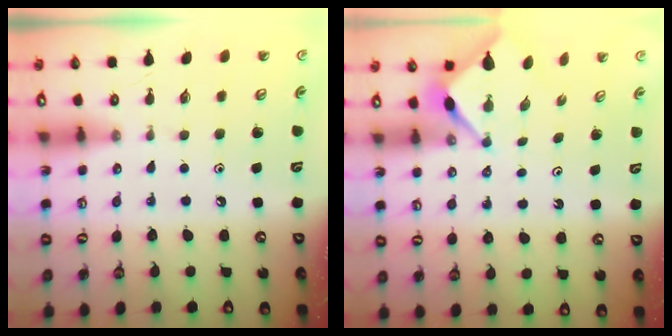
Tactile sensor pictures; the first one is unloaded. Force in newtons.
{"total": 2.9, "press": 2.9, "slide": 0.3}